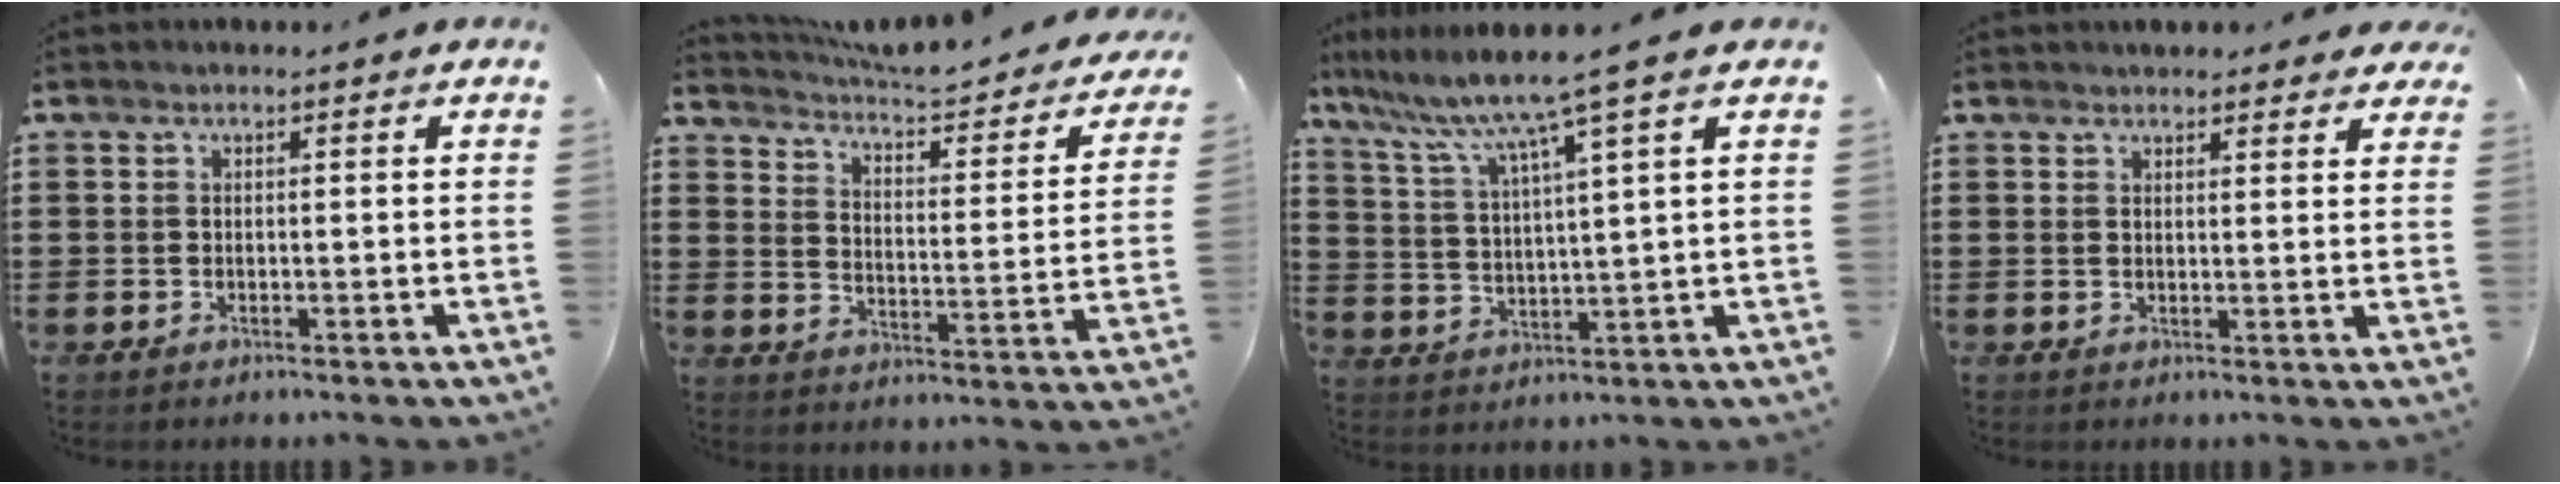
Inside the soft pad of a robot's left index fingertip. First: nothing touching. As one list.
[{"total": 3.8, "force": [3.6, 0.0, 1.2], "torque": [-0.046, -0.036, 0.052]}, {"total": 7.8, "force": [5.8, -1.0, 5.2], "torque": [-0.121, -0.034, 0.092]}, {"total": 2.7, "force": [2.6, 0.6, 0.4], "torque": [-0.006, -0.005, 0.047]}]